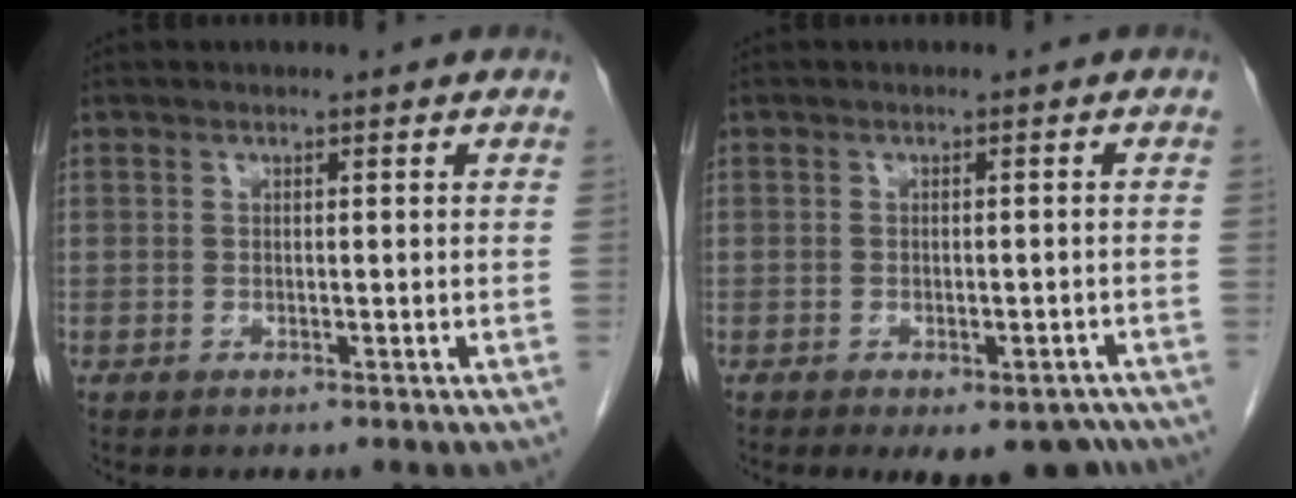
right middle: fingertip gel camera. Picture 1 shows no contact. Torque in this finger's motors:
{"motor_torque": [0.33, -0.28, 0.09, 0.04]}